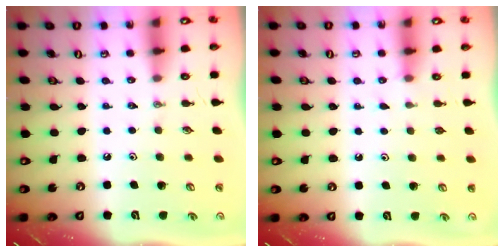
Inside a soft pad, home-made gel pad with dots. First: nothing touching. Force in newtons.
{"total": 1.7, "press": 1.6, "slide": 0.2}